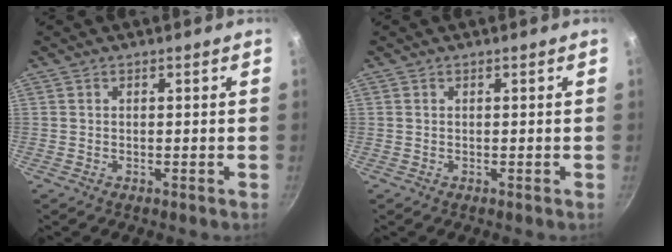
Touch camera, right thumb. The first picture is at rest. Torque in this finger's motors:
{"motor_torque": [-0.41, 0.33, 0.01, 0.21, -0.03]}